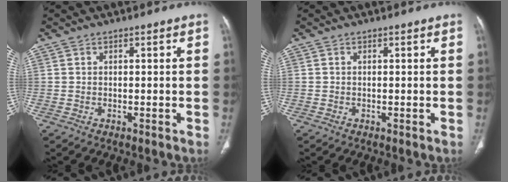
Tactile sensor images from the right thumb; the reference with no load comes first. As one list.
[{"total": 0.0}]